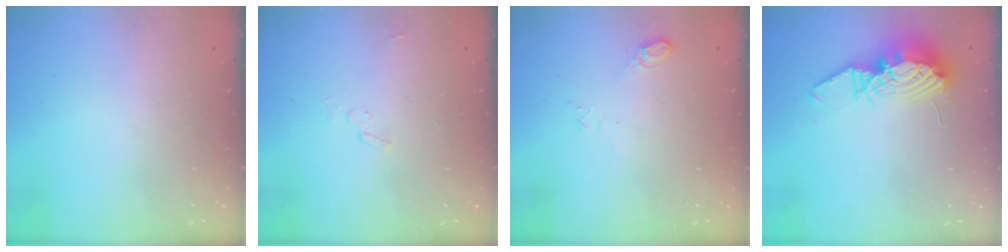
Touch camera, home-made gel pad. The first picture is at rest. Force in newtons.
{"total": 3.1, "press": 2.9, "slide": 1.1}
{"total": 5.2, "press": 5.2, "slide": 0.8}
{"total": 13.4, "press": 13.4, "slide": 1.2}